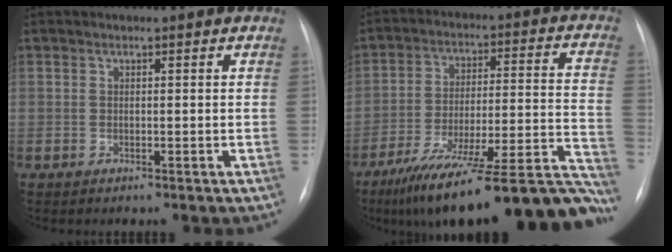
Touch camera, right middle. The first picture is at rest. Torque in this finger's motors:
{"motor_torque": [1.08, -1.06, 0.48, 0.21]}